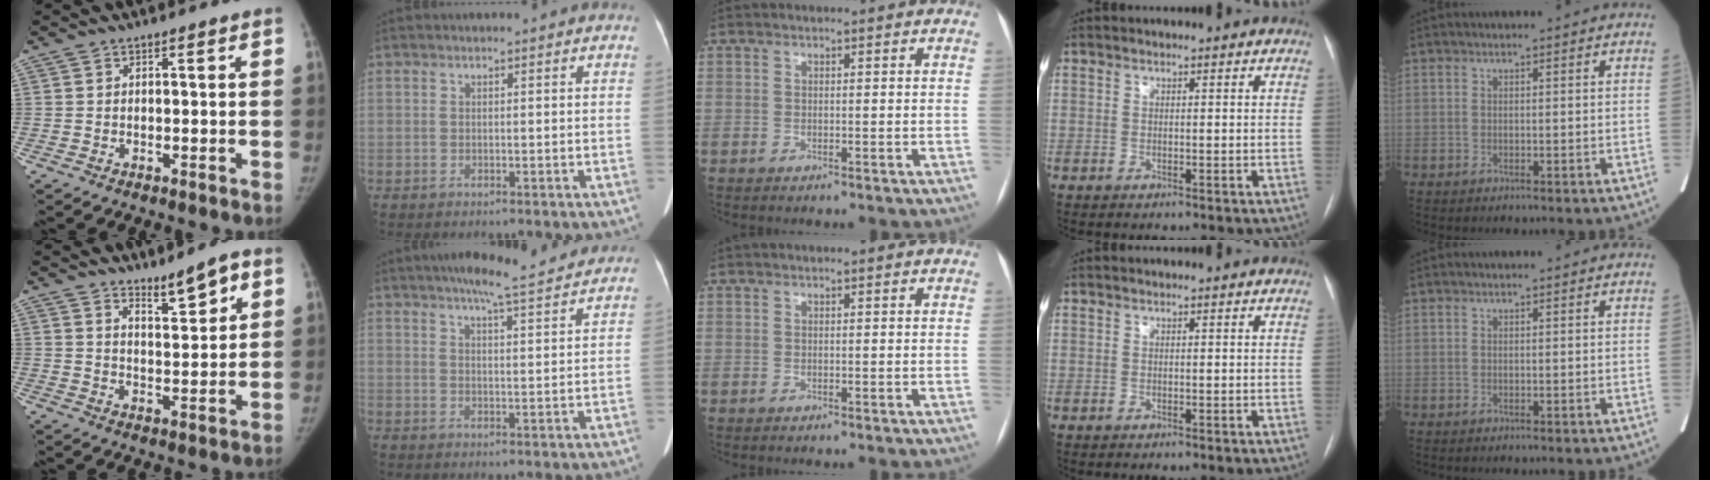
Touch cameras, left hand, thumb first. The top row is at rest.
{"thumb": {"total": 6.4, "force": [4.4, 1.6, 4.3], "torque": [-0.054, -0.036, 0.072]}, "index": {"total": 9.3, "force": [8.2, 0.1, 4.4], "torque": [-0.071, 0.014, 0.110]}}